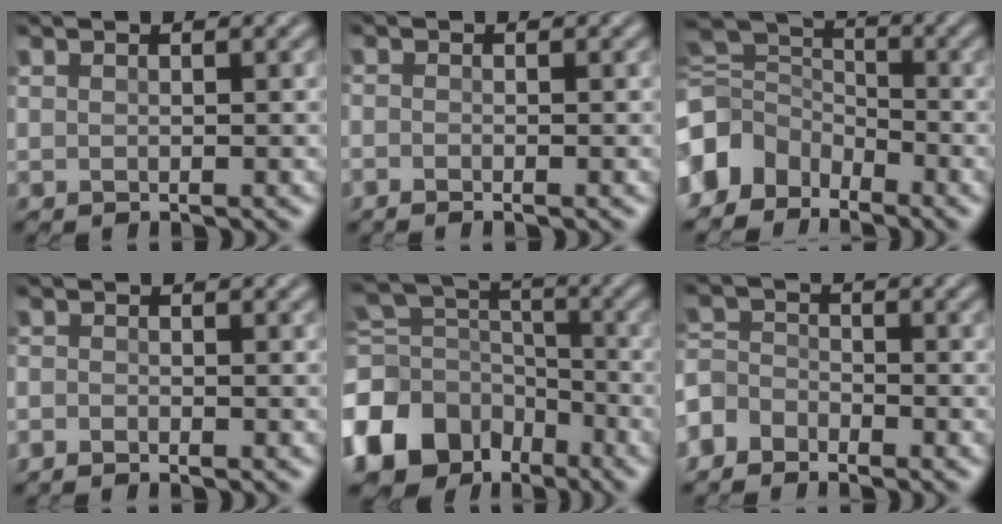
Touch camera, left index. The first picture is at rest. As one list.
[{"total": 0.6, "force": [-0.6, 0.0, 0.0], "torque": [0.003, -0.004, -0.015]}, {"total": 7.2, "force": [-4.1, 5.2, 2.8], "torque": [-0.064, -0.004, -0.101]}, {"total": 0.8, "force": [-0.8, 0.2, 0.0], "torque": [0.004, -0.006, -0.019]}, {"total": 12.9, "force": [-7.0, 9.4, 5.2], "torque": [-0.141, -0.019, -0.126]}, {"total": 3.6, "force": [-2.9, 2.1, 0.4], "torque": [0.006, -0.004, -0.070]}]